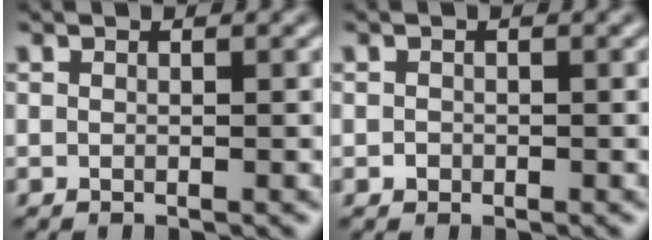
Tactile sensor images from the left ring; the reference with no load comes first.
{"total": 0.7, "force": [-0.2, 0.6, 0.1], "torque": [0.003, -0.004, -0.005]}